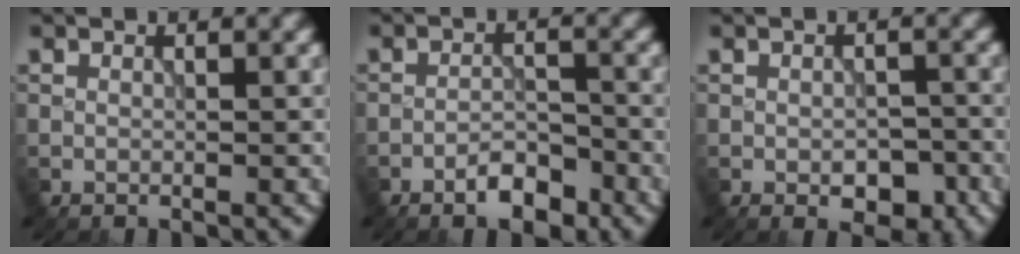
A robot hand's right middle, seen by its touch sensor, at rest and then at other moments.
{"total": 3.0, "force": [-2.1, 1.1, 1.8], "torque": [-0.024, 0.008, -0.039]}
{"total": 3.3, "force": [-1.4, 1.7, 2.4], "torque": [-0.032, -0.006, -0.015]}